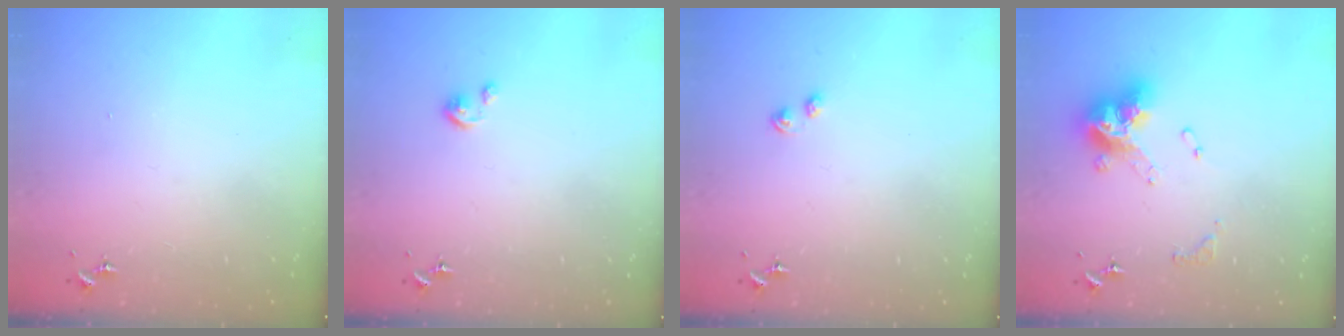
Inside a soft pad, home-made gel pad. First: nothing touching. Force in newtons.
{"total": 2.5, "press": 2.5, "slide": 0.3}
{"total": 2.2, "press": 2.1, "slide": 0.5}
{"total": 14.5, "press": 14.4, "slide": 1.6}